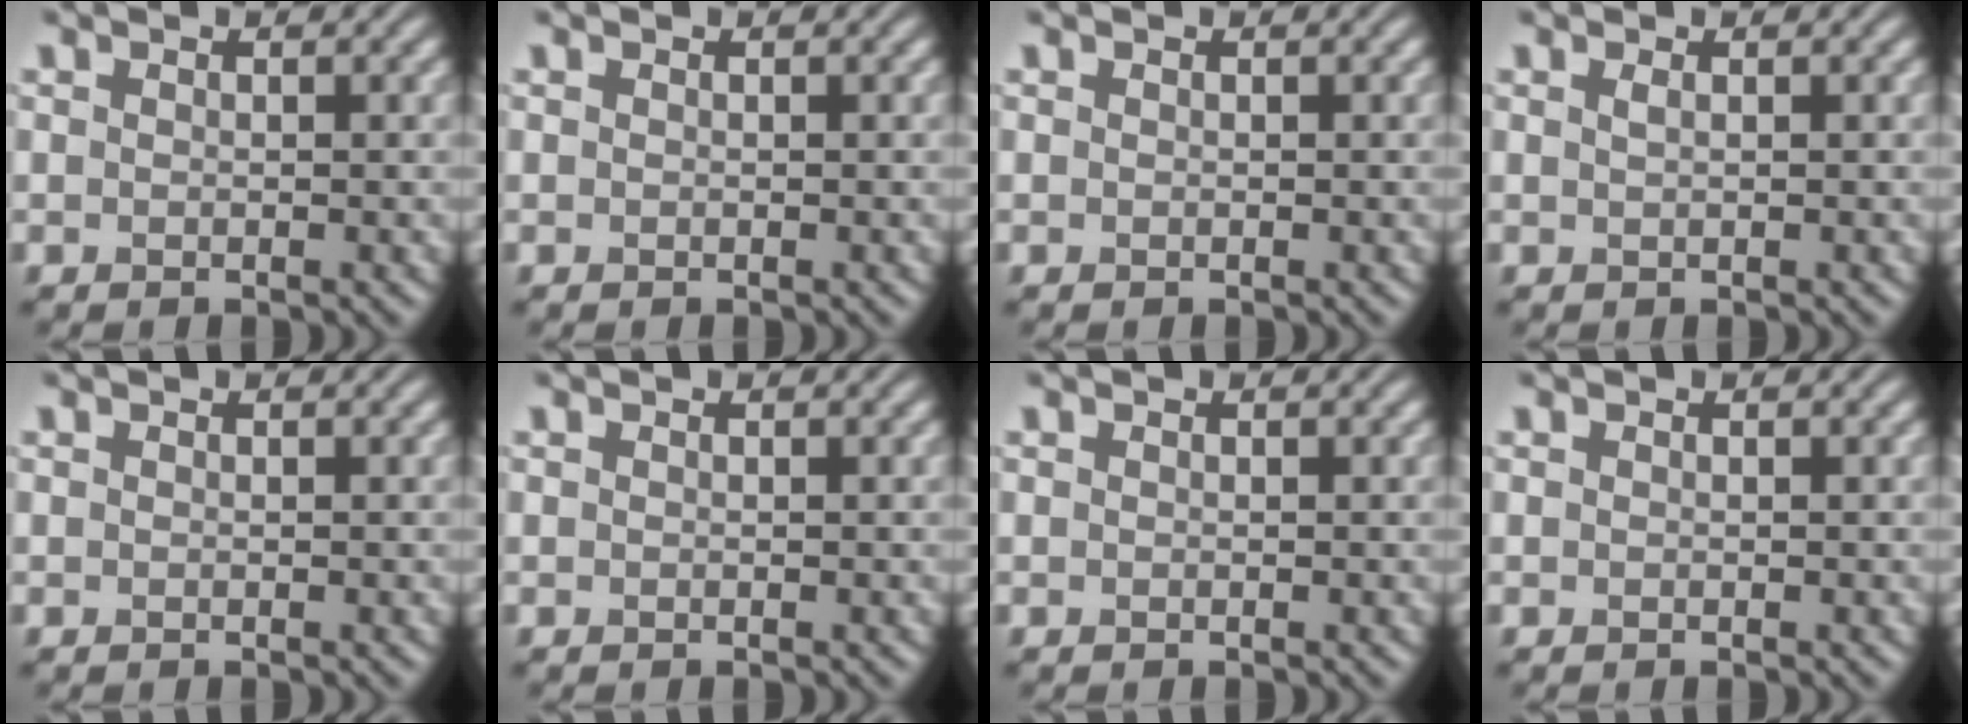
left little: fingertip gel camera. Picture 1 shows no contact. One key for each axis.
{"total": 0.0}
{"total": 0.0}
{"total": 0.6, "fx": 0.3, "fy": 0.2, "fz": 0.5, "tx": -0.008, "ty": 0.004, "tz": 0.005}
{"total": 0.0}
{"total": 0.0}
{"total": 0.0}
{"total": 0.0}